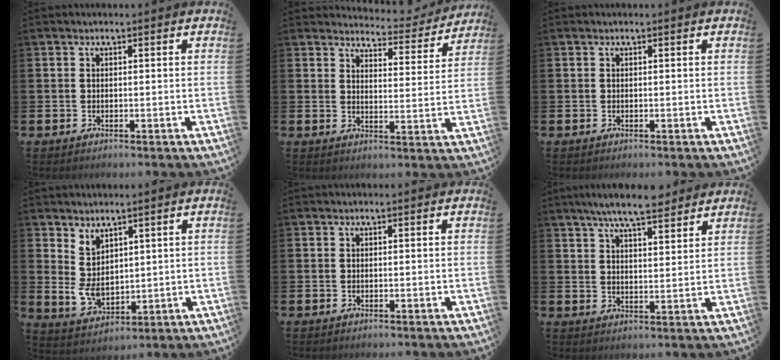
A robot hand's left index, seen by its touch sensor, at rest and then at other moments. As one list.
[{"total": 4.4, "force": [4.3, 0.8, 0.4], "torque": [-0.015, -0.037, 0.071]}, {"total": 0.0}, {"total": 4.4, "force": [2.2, 3.0, 2.4], "torque": [-0.050, -0.004, 0.041]}, {"total": 0.0}, {"total": 6.9, "force": [6.3, 0.9, 2.5], "torque": [-0.055, -0.022, 0.112]}]